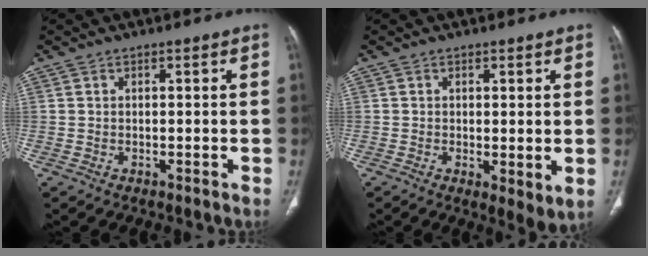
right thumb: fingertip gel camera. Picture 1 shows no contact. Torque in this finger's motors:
{"motor_torque": [-0.06, 0.27, -0.23, -0.02, 0.01]}